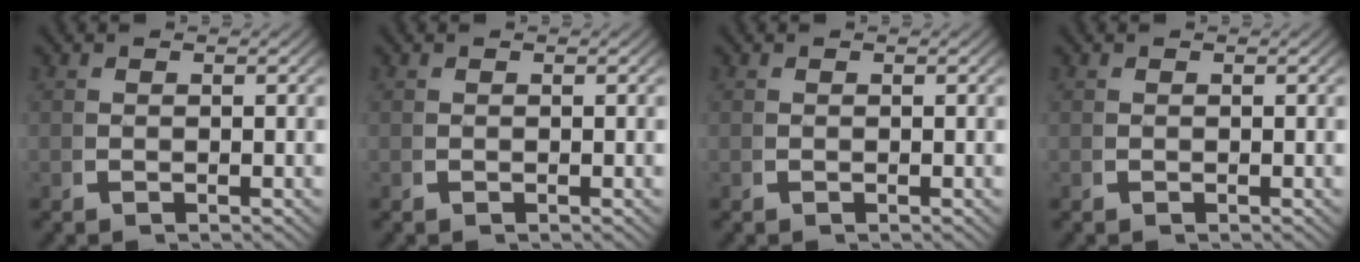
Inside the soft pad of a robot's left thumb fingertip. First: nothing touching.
{"total": 0.0}
{"total": 0.0}
{"total": 0.0}